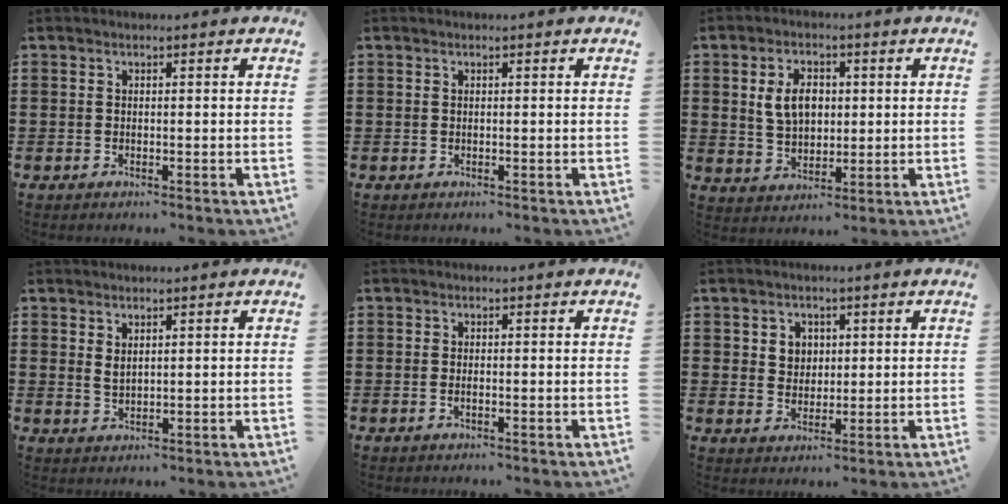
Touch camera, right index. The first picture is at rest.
{"total": 0.0}
{"total": 6.0, "force": [1.1, 4.0, 4.3], "torque": [-0.095, 0.010, 0.013]}
{"total": 1.8, "force": [1.3, 0.8, 1.0], "torque": [-0.021, 0.003, 0.023]}
{"total": 0.6, "force": [-0.3, 0.2, 0.5], "torque": [-0.010, -0.003, -0.005]}
{"total": 3.1, "force": [1.1, 2.8, 0.8], "torque": [-0.028, 0.012, 0.019]}